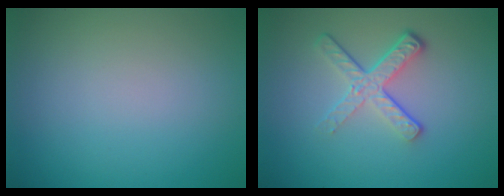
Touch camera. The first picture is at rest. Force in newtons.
{"total": 4.1, "press": 2.7, "slide": 3.2}